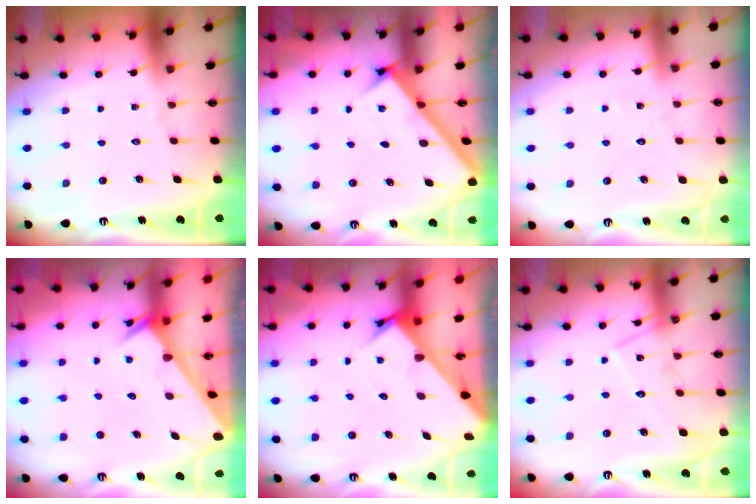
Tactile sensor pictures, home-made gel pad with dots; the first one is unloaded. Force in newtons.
{"total": 2.6, "press": 2.6, "slide": 0.3}
{"total": 2.6, "press": 2.6, "slide": 0.2}
{"total": 2.1, "press": 2.1, "slide": 0.1}
{"total": 2.8, "press": 2.8, "slide": 0.2}
{"total": 11.8, "press": 11.8, "slide": 0.6}